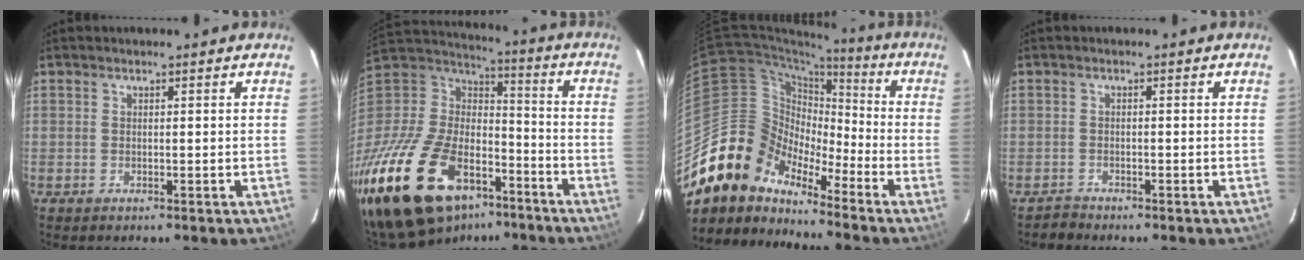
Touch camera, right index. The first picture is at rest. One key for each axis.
{"total": 35.0, "fx": -21.6, "fy": 18.9, "fz": 20.0, "tx": -0.436, "ty": -0.015, "tz": -0.335}
{"total": 13.3, "fx": -10.8, "fy": 7.3, "fz": 2.4, "tx": -0.054, "ty": 0.034, "tz": -0.214}
{"total": 1.6, "fx": -1.4, "fy": 0.5, "fz": -0.5, "tx": 0.004, "ty": 0.006, "tz": -0.027}